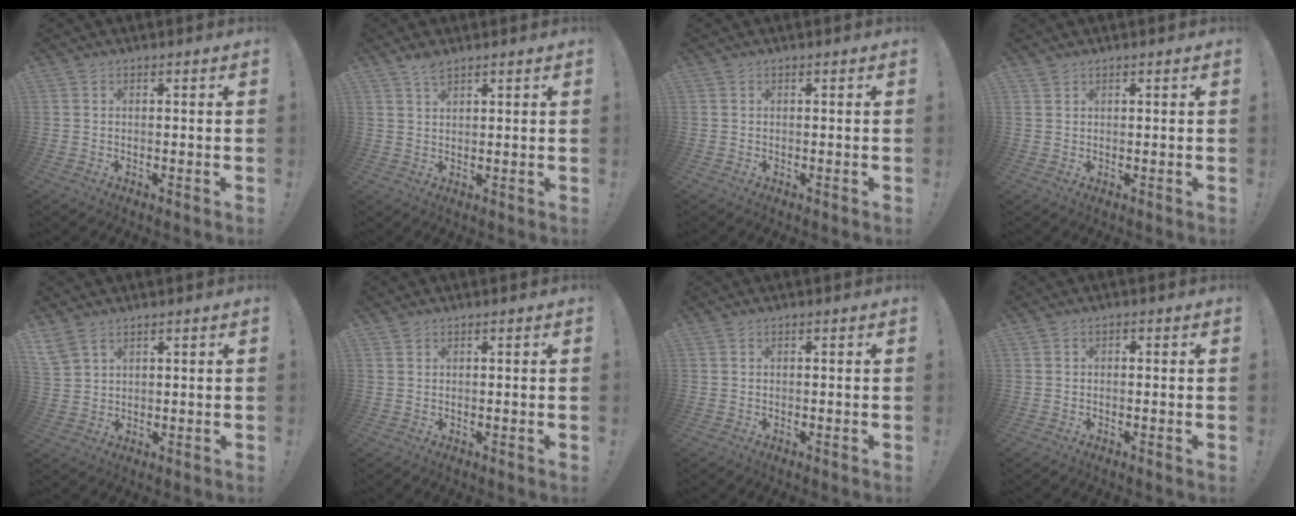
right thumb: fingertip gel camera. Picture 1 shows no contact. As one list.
[{"total": 4.9, "force": [3.9, 1.8, 2.4], "torque": [-0.040, -0.021, 0.071]}, {"total": 0.0}, {"total": 1.0, "force": [0.9, 0.5, 0.1], "torque": [-0.006, 0.001, 0.018]}, {"total": 5.0, "force": [3.8, 2.7, 2.0], "torque": [-0.043, -0.011, 0.077]}, {"total": 0.5, "force": [0.4, 0.2, 0.0], "torque": [-0.005, 0.002, 0.010]}, {"total": 0.0}, {"total": 0.9, "force": [-0.6, 0.5, 0.3], "torque": [-0.011, 0.005, -0.010]}]